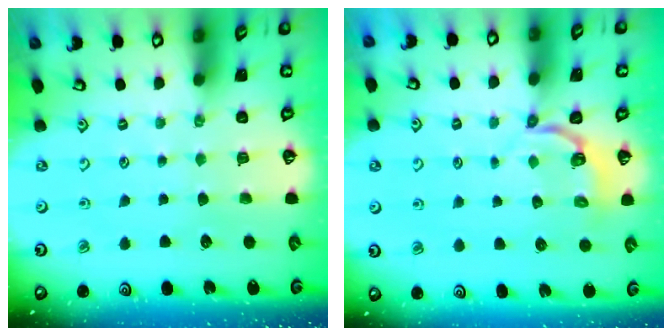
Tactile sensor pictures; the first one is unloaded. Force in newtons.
{"total": 3.6, "press": 2.6, "slide": 2.4}